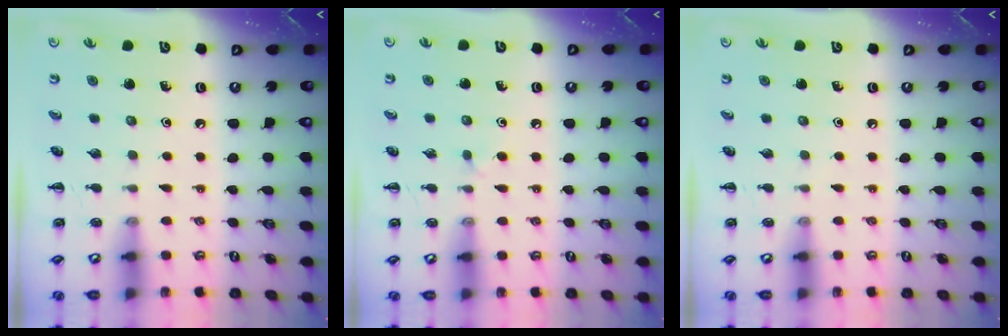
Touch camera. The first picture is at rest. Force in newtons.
{"total": 2.4, "press": 2.3, "slide": 0.9}
{"total": 0.0}